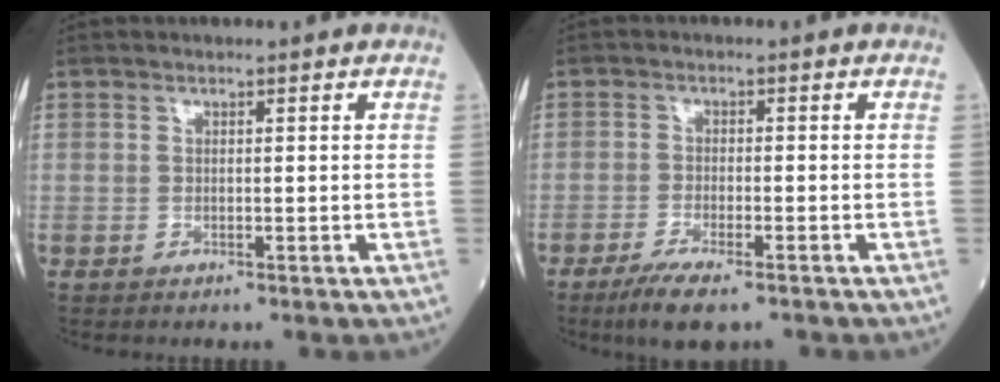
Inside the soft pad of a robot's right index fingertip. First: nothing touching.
{"total": 6.6, "force": [-4.8, 1.3, 4.3], "torque": [-0.074, -0.015, -0.077]}